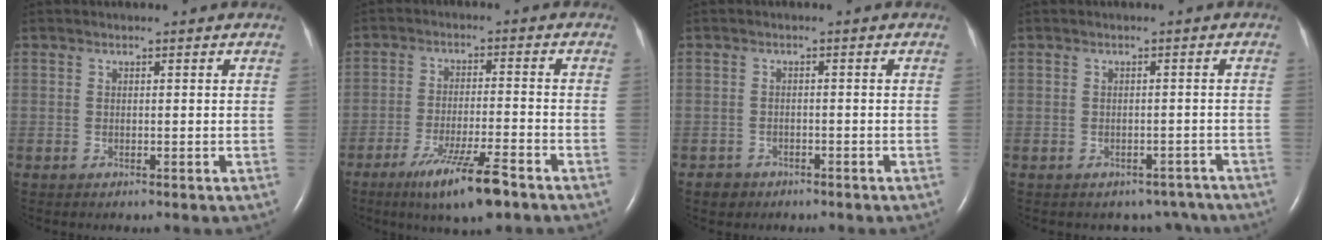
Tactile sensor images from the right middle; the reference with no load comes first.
{"total": 9.4, "force": [-6.2, 0.5, 7.1], "torque": [-0.133, -0.022, -0.103]}
{"total": 1.9, "force": [-1.3, 1.4, -0.1], "torque": [-0.004, 0.008, -0.019]}
{"total": 4.9, "force": [-4.1, 2.6, 0.0], "torque": [0.014, 0.014, -0.042]}